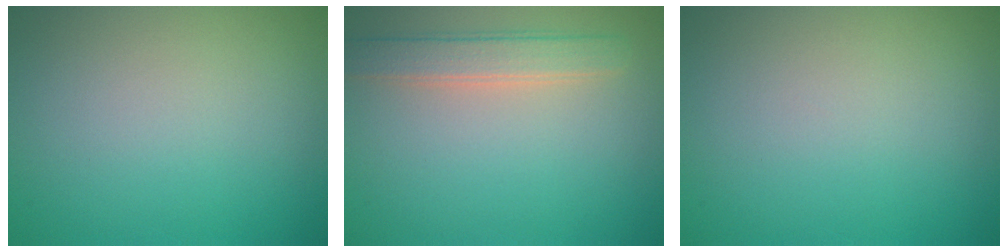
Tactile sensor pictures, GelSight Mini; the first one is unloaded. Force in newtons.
{"total": 2.7, "press": 2.7, "slide": 0.5}
{"total": 0.0}